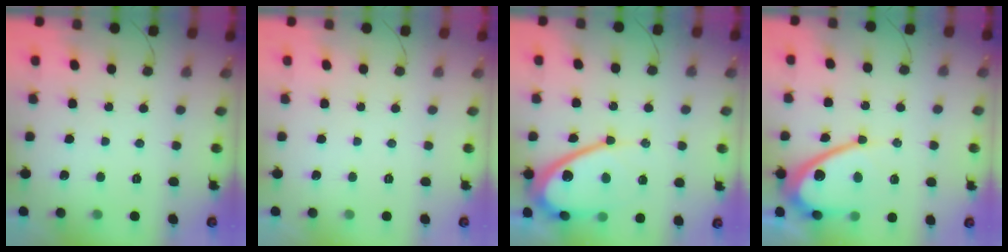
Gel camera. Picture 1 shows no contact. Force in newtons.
{"total": 0.0}
{"total": 12.6, "press": 12.5, "slide": 1.2}
{"total": 11.9, "press": 11.9, "slide": 0.8}